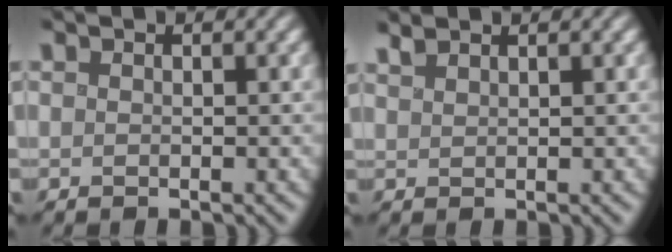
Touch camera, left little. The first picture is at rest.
{"total": 1.2, "force": [1.2, 0.1, 0.4], "torque": [-0.009, 0.006, 0.025]}